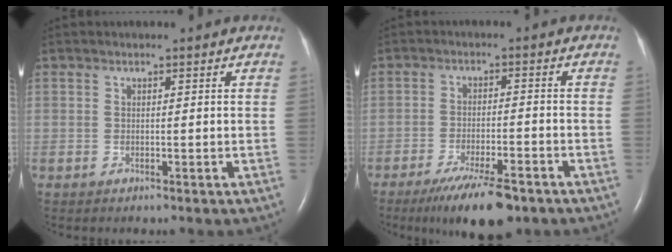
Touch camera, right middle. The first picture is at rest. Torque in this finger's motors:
{"motor_torque": [0.98, -0.94, 0.54, 0.13]}